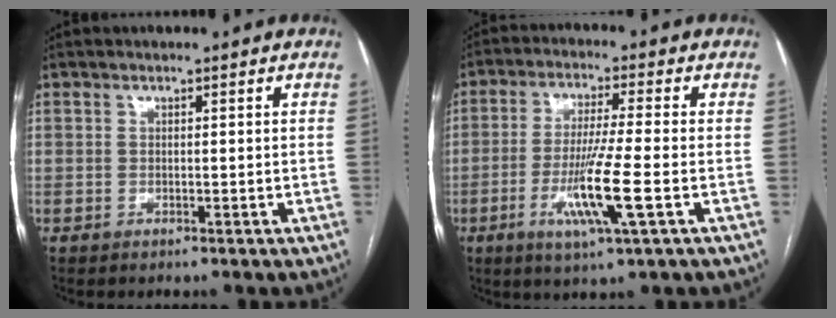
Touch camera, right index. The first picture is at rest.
{"total": 9.6, "force": [-2.9, -0.5, 9.2], "torque": [-0.179, -0.018, -0.054]}